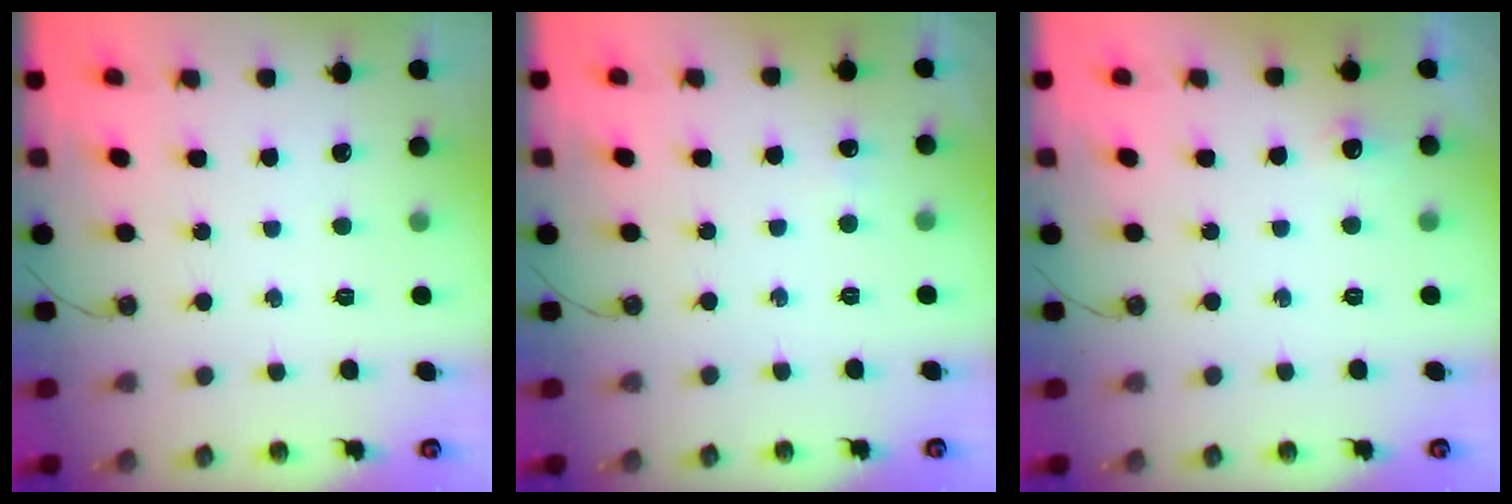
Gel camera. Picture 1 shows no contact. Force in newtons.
{"total": 3.2, "press": 3.2, "slide": 0.4}
{"total": 5.7, "press": 5.6, "slide": 1.1}